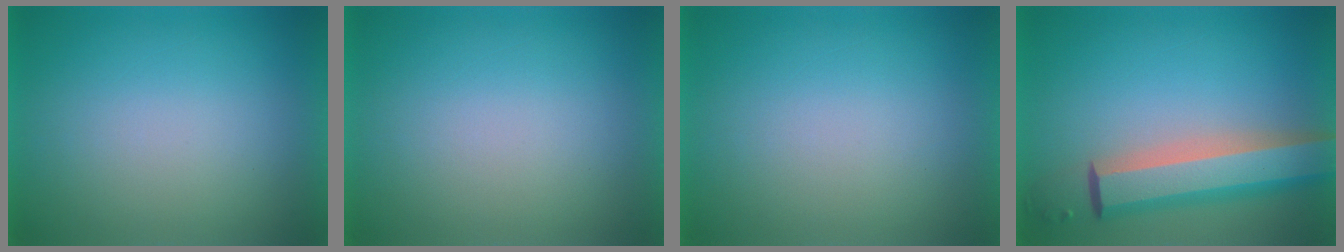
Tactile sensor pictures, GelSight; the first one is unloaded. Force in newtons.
{"total": 0.0}
{"total": 1.3}
{"total": 8.1}